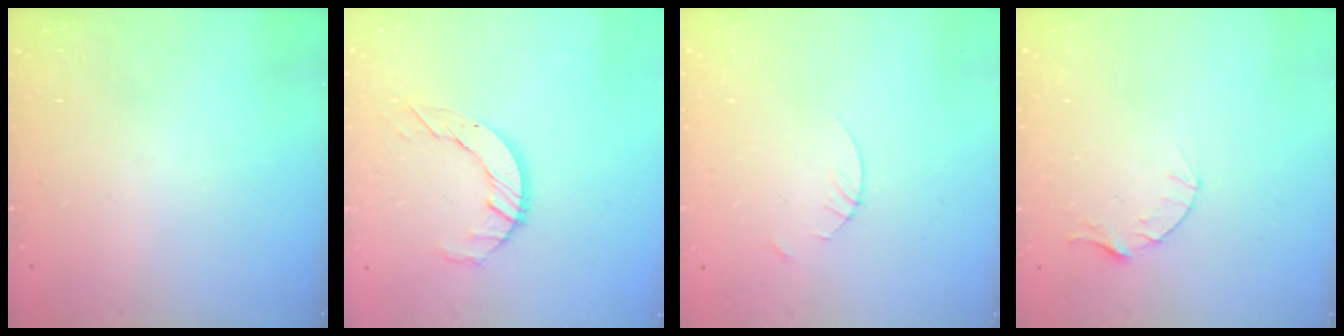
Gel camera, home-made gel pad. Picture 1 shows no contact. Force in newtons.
{"total": 5.8, "press": 5.8, "slide": 0.4}
{"total": 1.4, "press": 1.4, "slide": 0.2}
{"total": 3.5, "press": 3.5, "slide": 0.4}